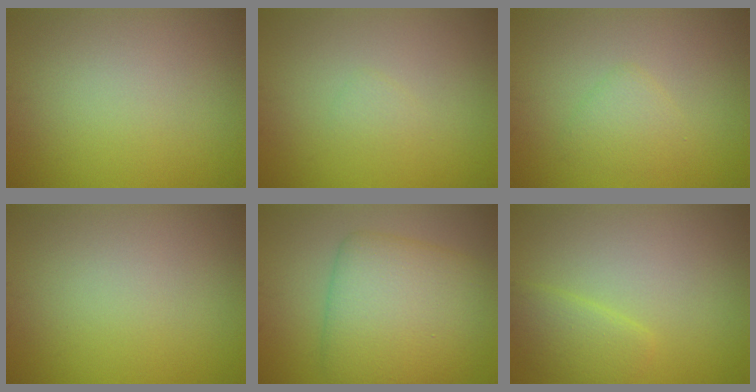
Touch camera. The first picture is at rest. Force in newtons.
{"total": 0.7, "press": 0.7, "slide": 0.1}
{"total": 1.9, "press": 1.8, "slide": 0.1}
{"total": 0.0}
{"total": 8.2, "press": 8.2, "slide": 0.1}
{"total": 2.4, "press": 2.4, "slide": 0.2}